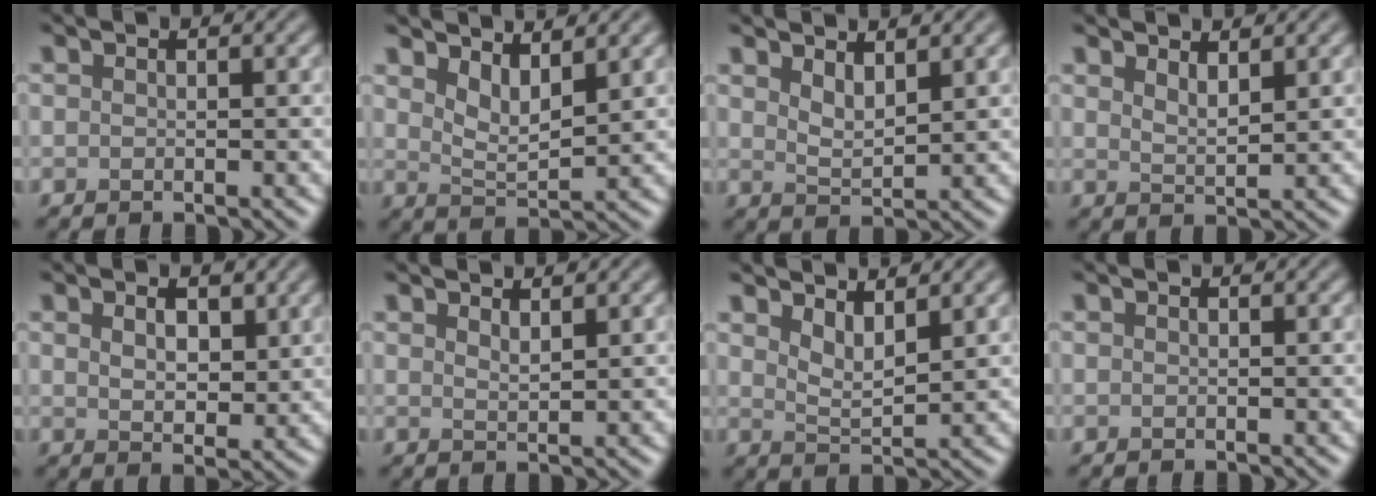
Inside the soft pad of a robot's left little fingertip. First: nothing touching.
{"total": 3.1, "force": [2.1, 1.0, 2.1], "torque": [-0.044, -0.012, 0.041]}
{"total": 2.4, "force": [1.7, 0.8, 1.5], "torque": [-0.029, -0.008, 0.035]}
{"total": 2.1, "force": [1.7, 0.4, 1.1], "torque": [-0.018, -0.003, 0.032]}
{"total": 3.7, "force": [1.6, 1.9, 2.7], "torque": [-0.051, -0.006, 0.030]}
{"total": 1.3, "force": [1.2, 0.2, 0.6], "torque": [-0.011, 0.000, 0.020]}
{"total": 2.8, "force": [2.0, 0.8, 1.8], "torque": [-0.034, -0.011, 0.039]}
{"total": 0.0}